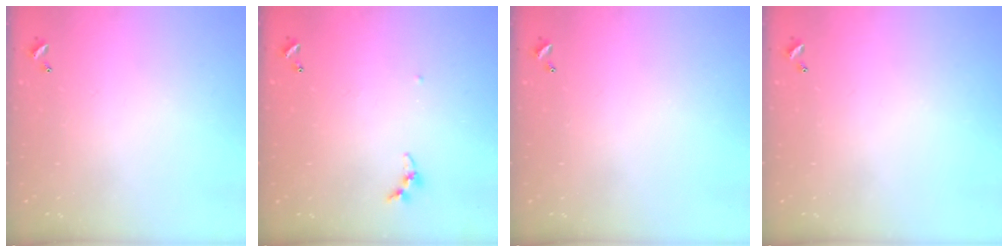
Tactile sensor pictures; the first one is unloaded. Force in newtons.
{"total": 4.0, "press": 3.9, "slide": 0.5}
{"total": 0.0}
{"total": 0.0}